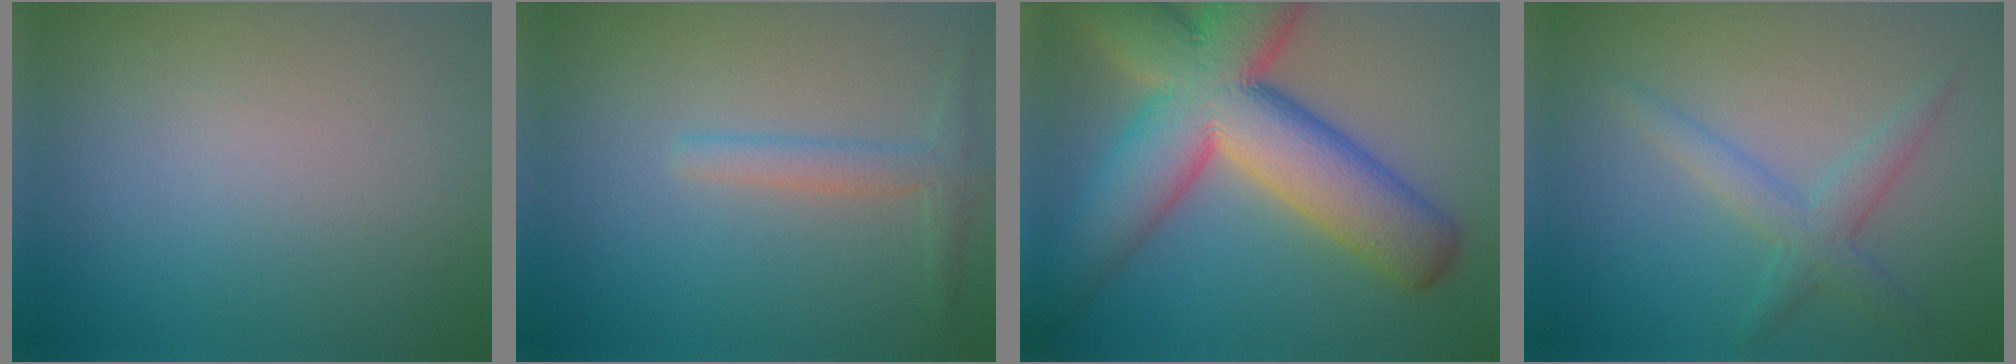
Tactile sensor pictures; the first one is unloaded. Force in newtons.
{"total": 2.2, "press": 2.2, "slide": 0.1}
{"total": 15.7, "press": 15.7, "slide": 1.1}
{"total": 2.8, "press": 2.8, "slide": 0.1}